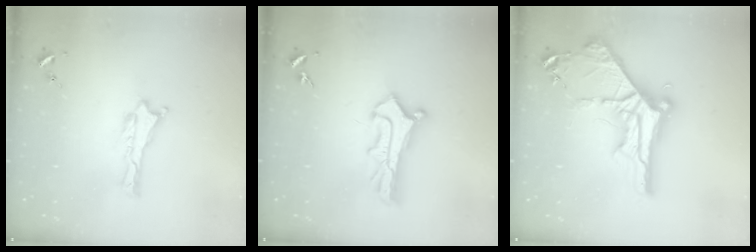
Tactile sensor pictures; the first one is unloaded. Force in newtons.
{"total": 4.3, "press": 4.3, "slide": 0.4}
{"total": 10.4, "press": 10.3, "slide": 1.3}